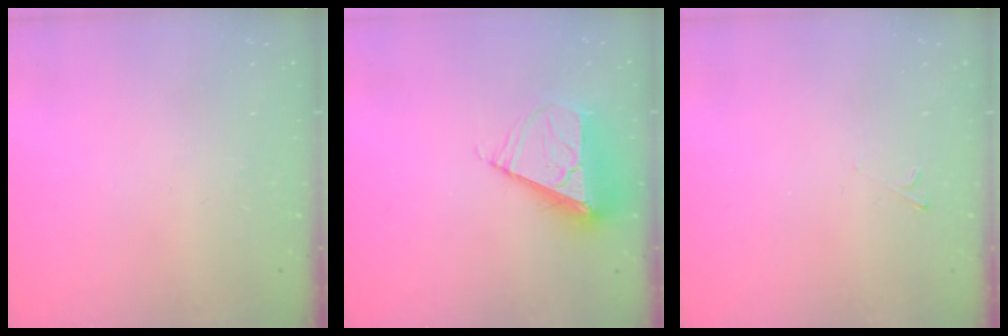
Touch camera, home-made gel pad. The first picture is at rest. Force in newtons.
{"total": 10.7, "press": 10.7, "slide": 0.8}
{"total": 2.0, "press": 1.9, "slide": 0.4}